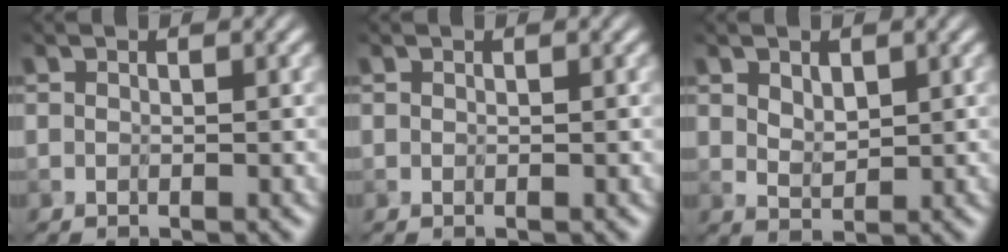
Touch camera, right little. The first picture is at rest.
{"total": 0.0}
{"total": 2.8, "force": [2.0, 1.3, 1.4], "torque": [-0.033, 0.001, 0.041]}